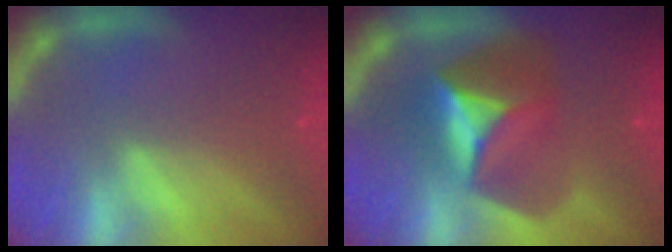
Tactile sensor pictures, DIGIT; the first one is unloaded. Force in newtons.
{"total": 7.9}